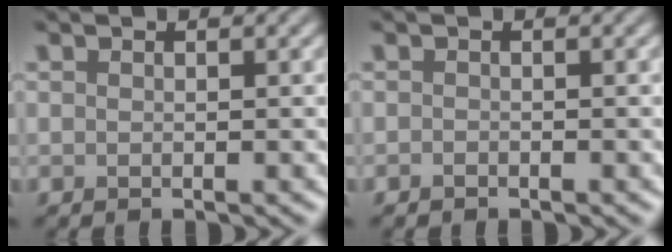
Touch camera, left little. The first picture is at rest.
{"total": 0.0}